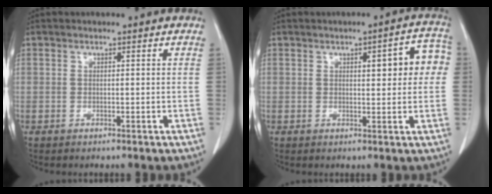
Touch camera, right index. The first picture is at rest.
{"total": 6.9, "force": [1.5, 2.1, 6.4], "torque": [-0.071, 0.020, 0.014]}